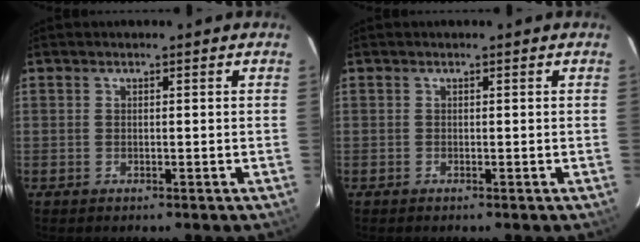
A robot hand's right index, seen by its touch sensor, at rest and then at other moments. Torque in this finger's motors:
{"motor_torque": [0.13, 0.13, -0.02, 0.01]}